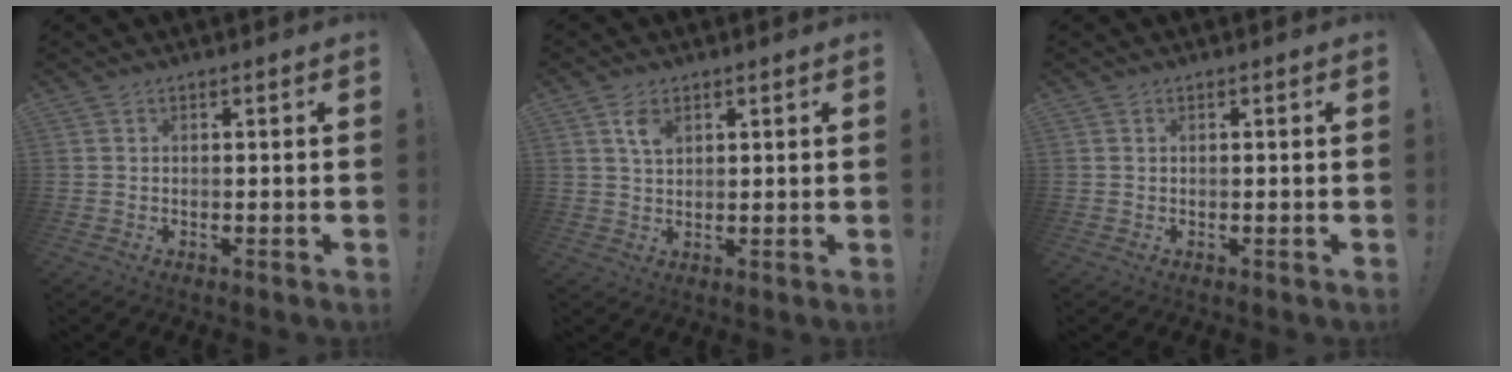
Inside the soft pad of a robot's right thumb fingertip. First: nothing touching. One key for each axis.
{"total": 4.5, "fx": 2.2, "fy": 2.5, "fz": 3.0, "tx": -0.046, "ty": -0.007, "tz": 0.036}
{"total": 0.5, "fx": 0.5, "fy": 0.0, "fz": -0.3, "tx": 0.004, "ty": 0.001, "tz": 0.009}